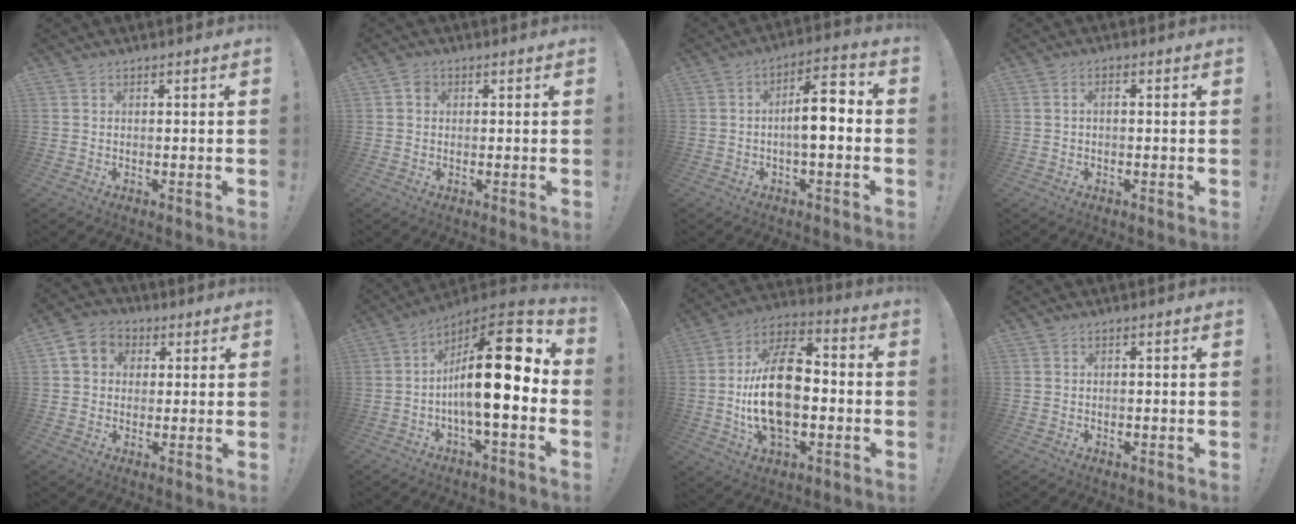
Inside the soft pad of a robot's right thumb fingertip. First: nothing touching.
{"total": 2.1, "force": [0.3, 1.8, 0.9], "torque": [-0.012, 0.004, 0.004]}
{"total": 10.3, "force": [-1.1, 3.5, 9.6], "torque": [-0.142, 0.010, -0.021]}
{"total": 1.4, "force": [-0.4, 0.5, 1.3], "torque": [-0.026, 0.006, -0.007]}
{"total": 7.2, "force": [1.4, 6.5, 3.0], "torque": [-0.042, 0.009, 0.031]}
{"total": 21.1, "force": [0.7, 5.8, 20.2], "torque": [-0.332, -0.004, 0.005]}
{"total": 21.5, "force": [-1.6, 12.4, 17.5], "torque": [-0.318, 0.012, -0.028]}
{"total": 0.0}